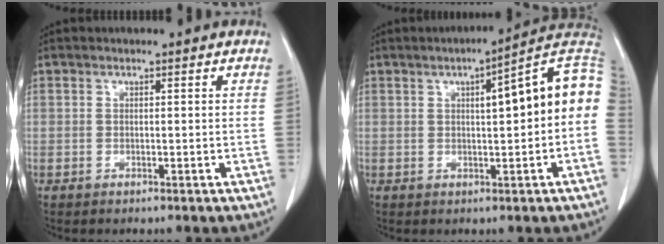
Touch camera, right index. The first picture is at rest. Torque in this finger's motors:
{"motor_torque": [1.34, 0.03, 0.44, 0.05]}